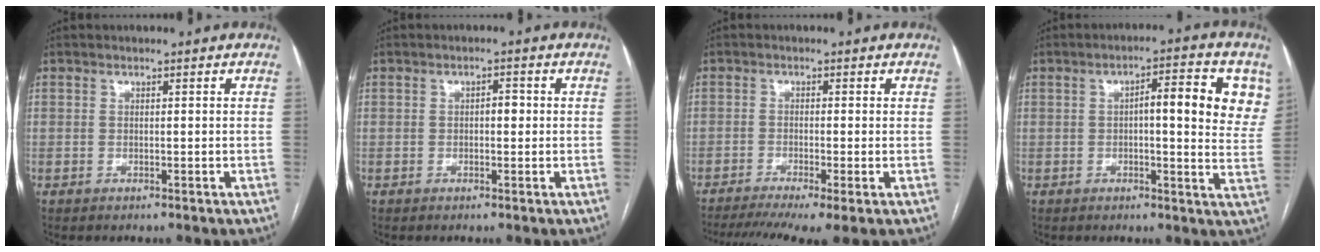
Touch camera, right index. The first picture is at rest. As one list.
[{"total": 1.9, "force": [0.1, 0.9, 1.7], "torque": [-0.021, 0.005, 0.000]}, {"total": 8.7, "force": [-5.7, 1.2, 6.4], "torque": [-0.105, -0.010, -0.094]}, {"total": 11.2, "force": [3.3, 2.6, 10.4], "torque": [-0.124, 0.013, 0.035]}]